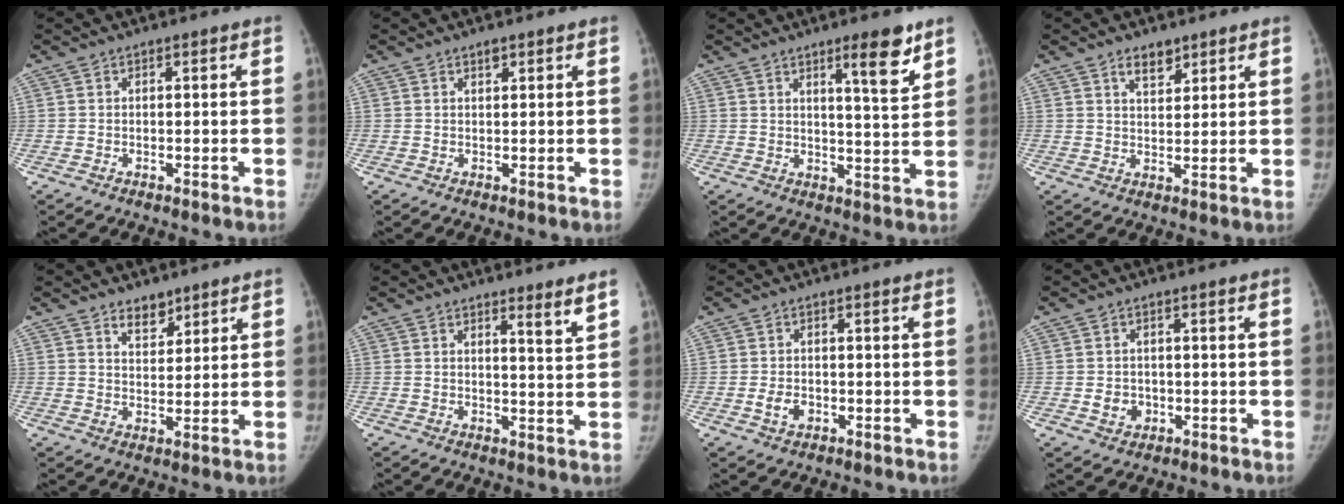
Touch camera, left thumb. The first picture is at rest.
{"total": 1.0, "force": [0.7, 0.5, 0.5], "torque": [-0.004, -0.004, 0.011]}
{"total": 7.8, "force": [5.0, 1.1, 5.9], "torque": [-0.077, -0.038, 0.074]}
{"total": 4.2, "force": [2.9, 2.2, 2.1], "torque": [-0.015, -0.021, 0.050]}
{"total": 4.3, "force": [3.3, 2.3, 1.6], "torque": [-0.004, -0.026, 0.057]}
{"total": 3.6, "force": [2.7, -0.1, 2.4], "torque": [-0.034, -0.029, 0.039]}
{"total": 2.9, "force": [-0.9, 2.1, 1.8], "torque": [-0.026, 0.004, -0.014]}
{"total": 3.3, "force": [-0.7, 2.9, 1.4], "torque": [-0.007, 0.004, -0.005]}